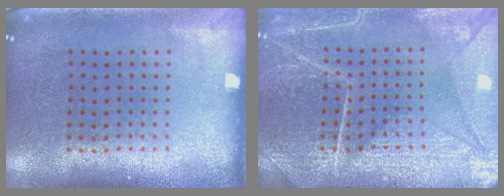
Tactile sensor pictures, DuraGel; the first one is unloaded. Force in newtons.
{"total": 4.6, "press": 4.6, "slide": 0.5}